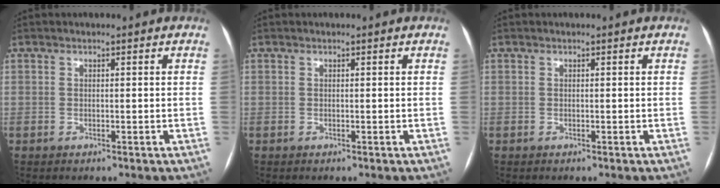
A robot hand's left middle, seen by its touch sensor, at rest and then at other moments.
{"total": 0.0}
{"total": 0.0}